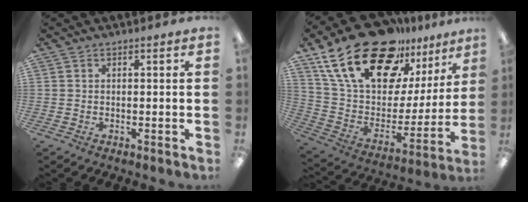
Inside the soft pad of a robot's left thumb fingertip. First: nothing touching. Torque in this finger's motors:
{"motor_torque": [1.01, 1.10, 1.41, -1.36, 0.22]}